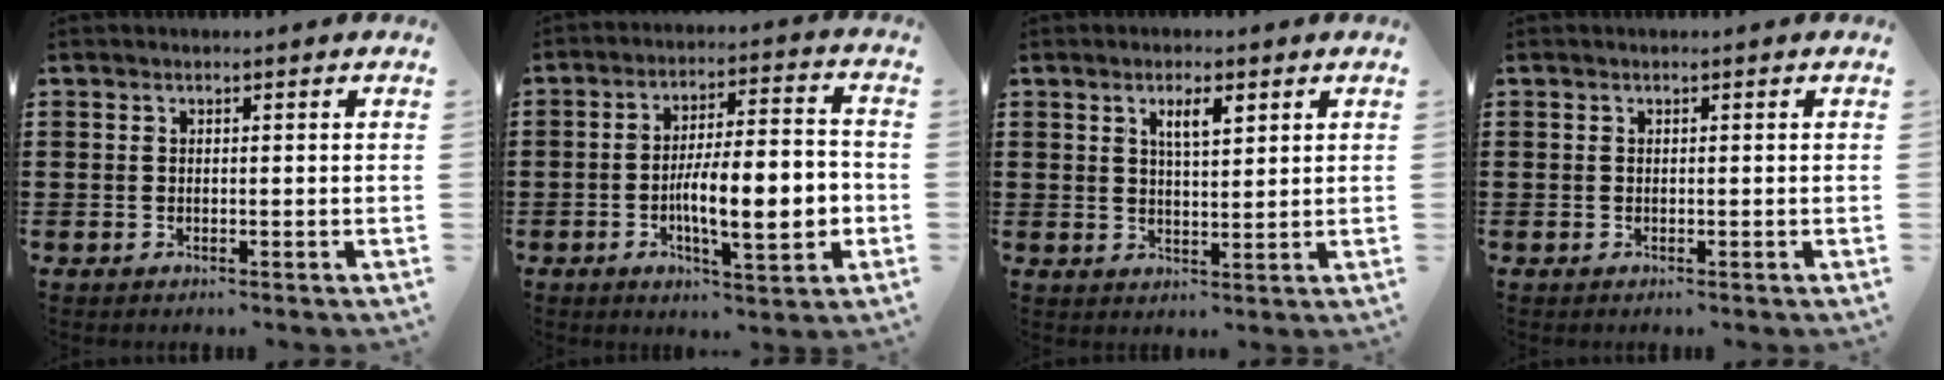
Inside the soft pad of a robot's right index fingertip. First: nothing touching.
{"total": 11.6, "force": [-2.7, 3.7, 10.7], "torque": [-0.169, -0.006, -0.050]}
{"total": 3.6, "force": [1.8, 1.0, 3.0], "torque": [-0.047, -0.001, 0.025]}
{"total": 0.0}